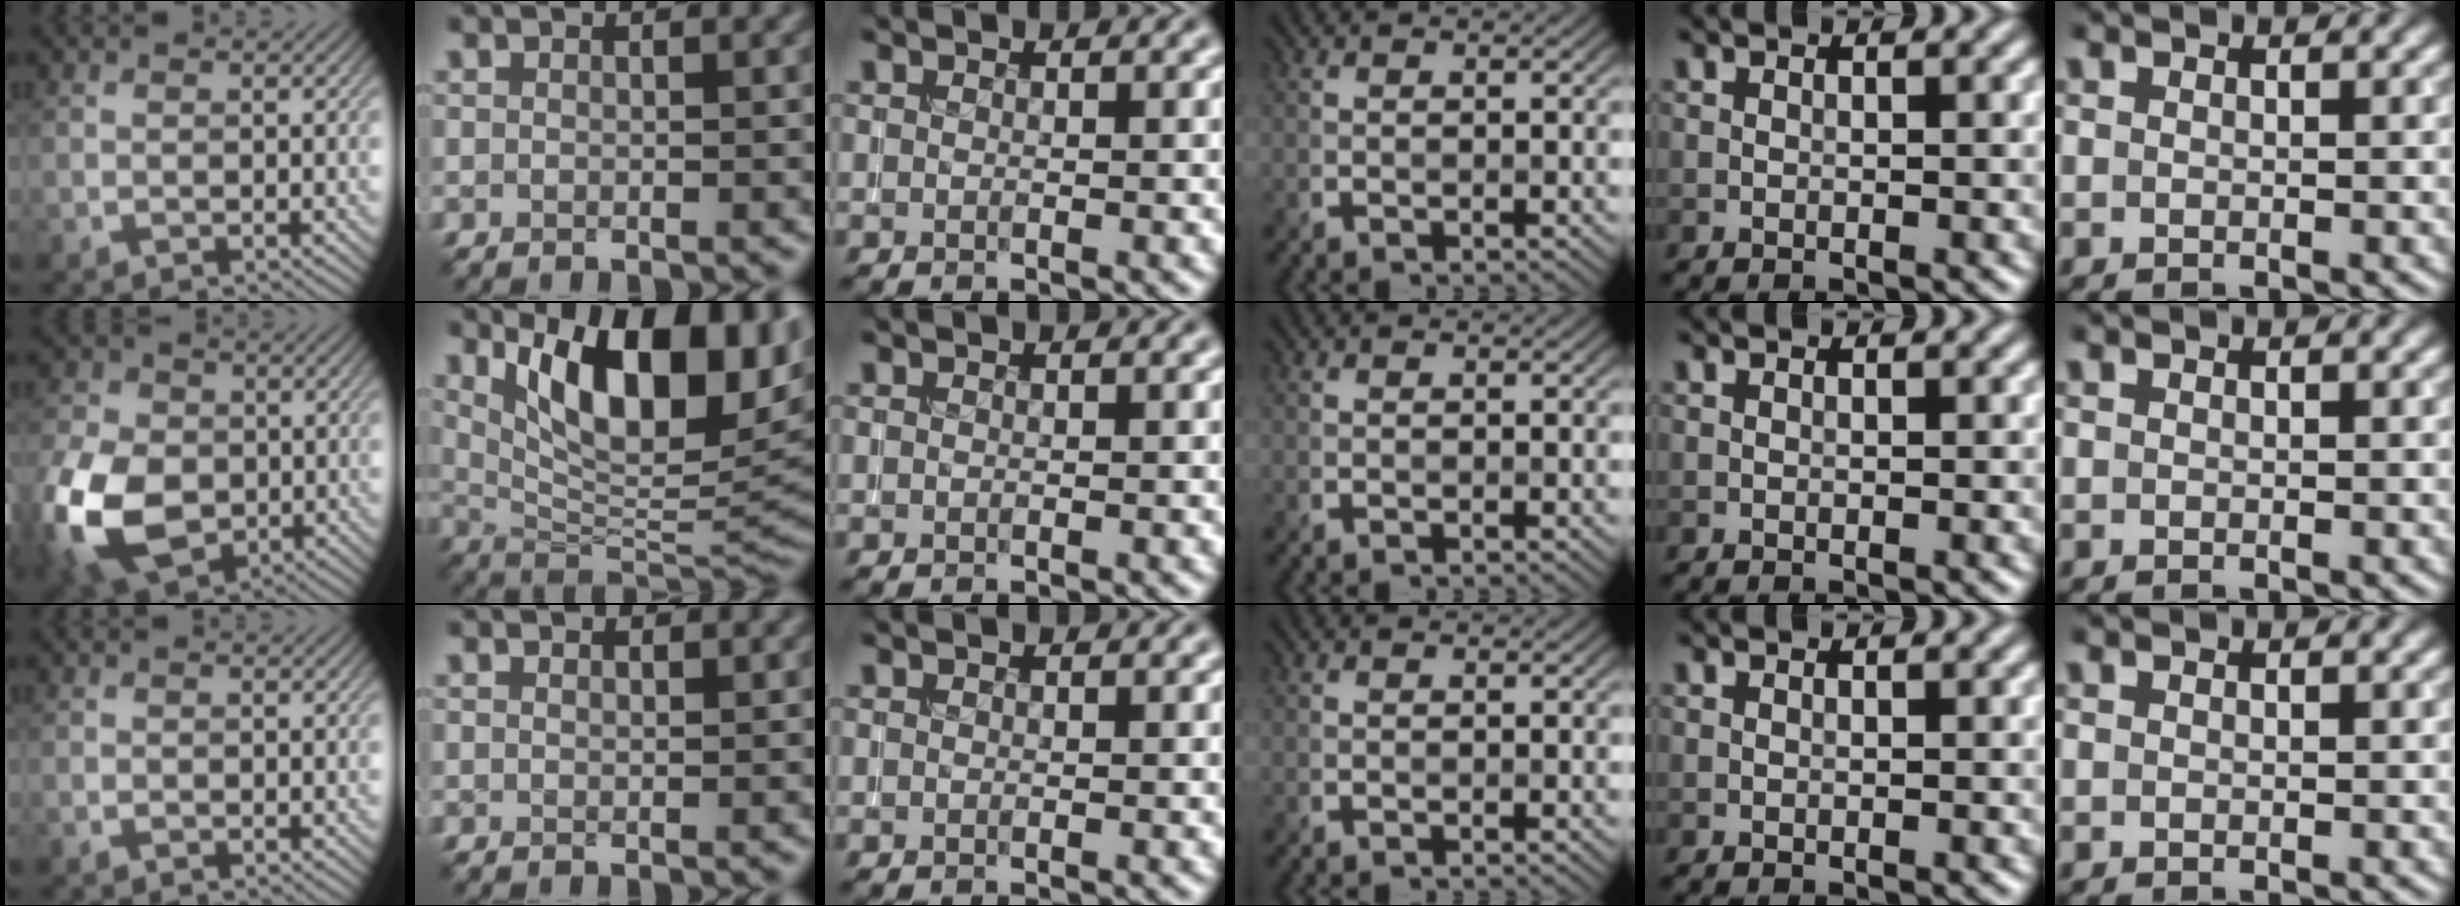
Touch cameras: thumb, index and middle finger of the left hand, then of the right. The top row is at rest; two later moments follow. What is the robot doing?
{"motion": "insert", "object": "coin"}